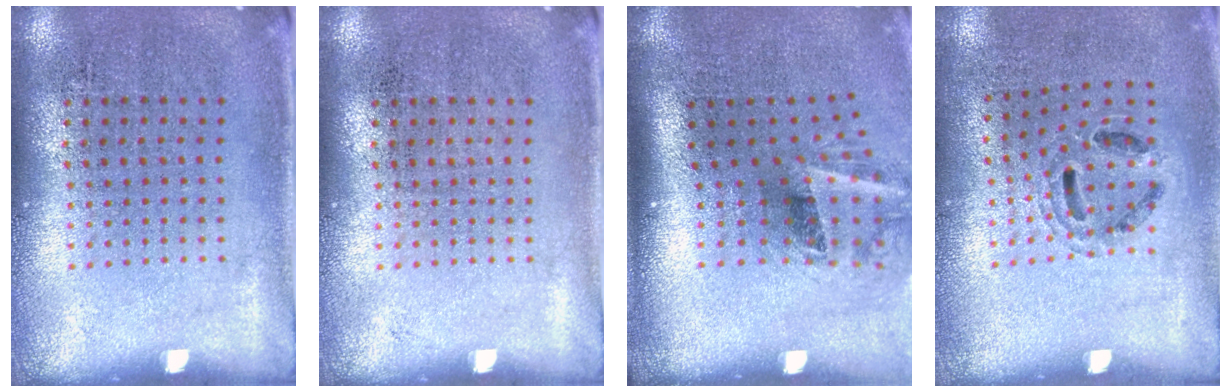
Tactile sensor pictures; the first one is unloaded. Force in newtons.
{"total": 0.0}
{"total": 2.0, "press": 1.2, "slide": 1.6}
{"total": 0.9, "press": 0.8, "slide": 0.3}